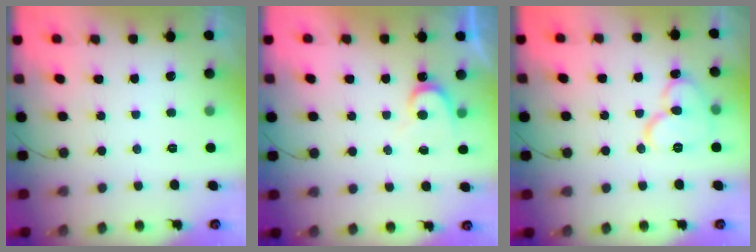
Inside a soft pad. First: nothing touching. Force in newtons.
{"total": 5.8, "press": 5.8, "slide": 0.6}
{"total": 11.7, "press": 11.6, "slide": 1.5}